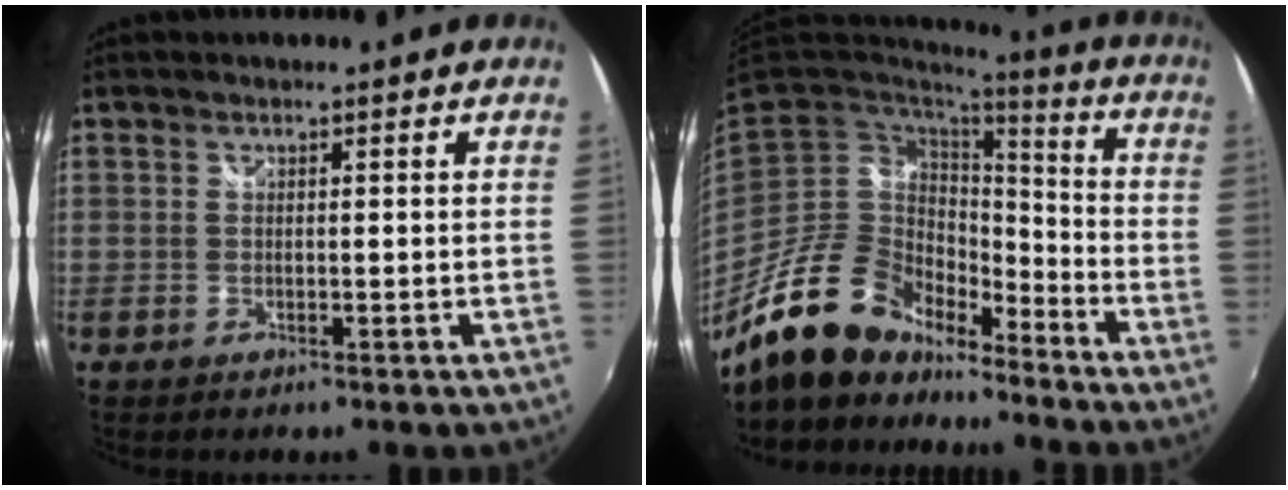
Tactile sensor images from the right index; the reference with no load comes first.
{"total": 18.1, "force": [-14.0, 8.5, 7.7], "torque": [-0.155, 0.003, -0.242]}